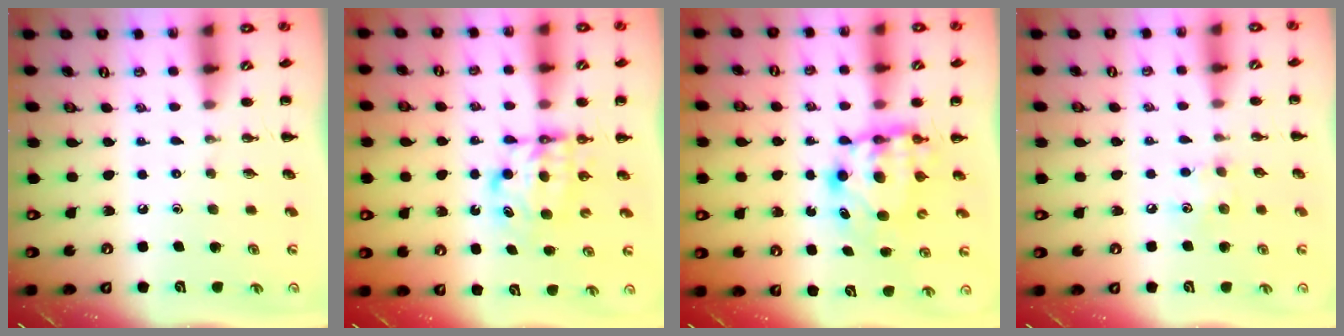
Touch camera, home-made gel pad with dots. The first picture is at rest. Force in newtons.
{"total": 6.1, "press": 6.1, "slide": 0.3}
{"total": 6.5, "press": 6.4, "slide": 0.8}
{"total": 6.2, "press": 6.1, "slide": 1.2}